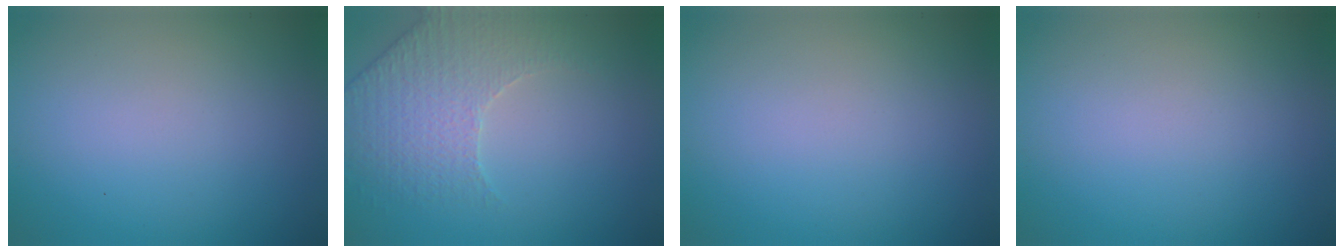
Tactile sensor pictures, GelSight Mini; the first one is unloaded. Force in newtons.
{"total": 2.6, "press": 2.4, "slide": 1.0}
{"total": 0.0}
{"total": 0.0}